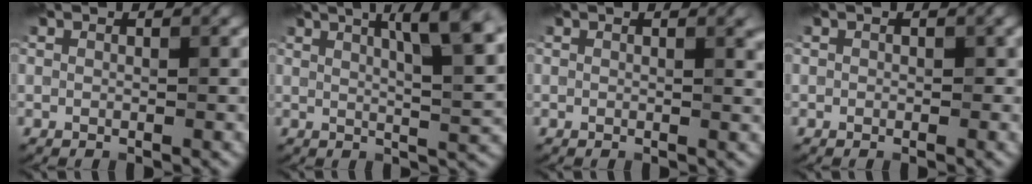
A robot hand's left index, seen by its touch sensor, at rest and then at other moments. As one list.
[{"total": 9.1, "force": [4.1, 2.4, 7.7], "torque": [-0.083, 0.025, 0.056]}, {"total": 1.3, "force": [0.8, 0.4, 1.0], "torque": [-0.008, 0.000, 0.012]}, {"total": 0.8, "force": [0.0, 0.7, 0.3], "torque": [-0.001, -0.003, -0.001]}]